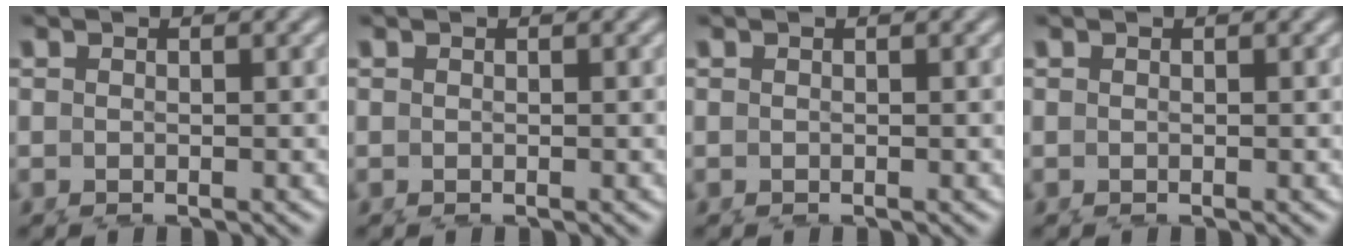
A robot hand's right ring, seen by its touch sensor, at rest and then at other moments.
{"total": 0.0}
{"total": 0.0}
{"total": 0.0}